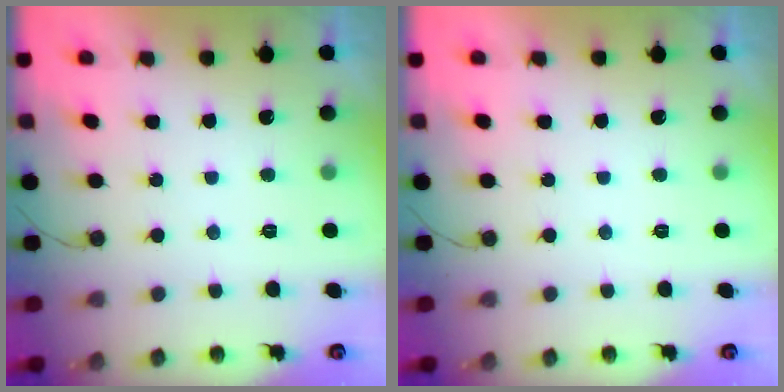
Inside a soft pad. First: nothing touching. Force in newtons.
{"total": 0.0}